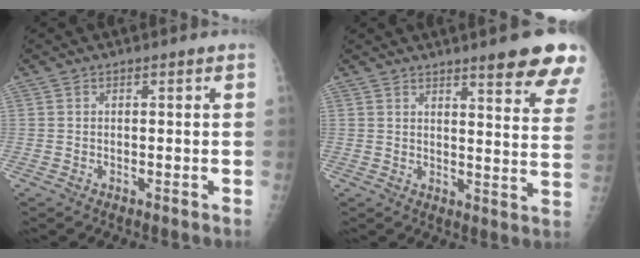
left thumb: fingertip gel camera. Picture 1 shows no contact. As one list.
[{"total": 13.9, "force": [10.2, 2.0, 9.2], "torque": [-0.083, -0.054, 0.114]}]